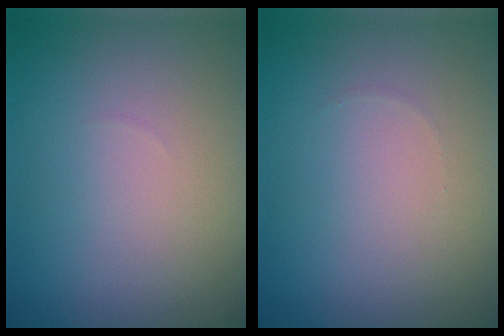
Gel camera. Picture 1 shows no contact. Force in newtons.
{"total": 0.0}